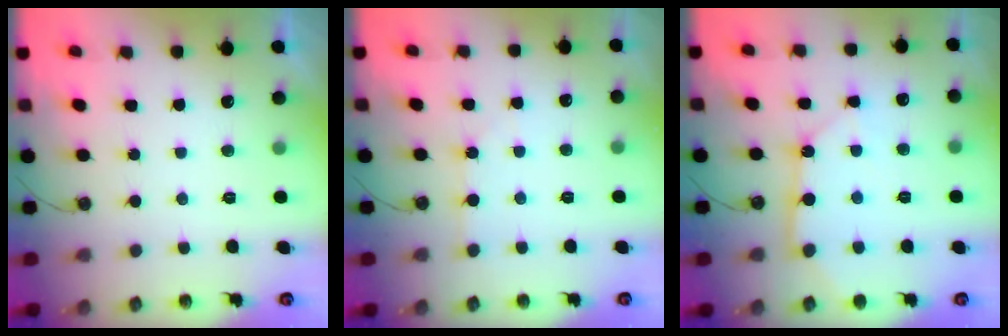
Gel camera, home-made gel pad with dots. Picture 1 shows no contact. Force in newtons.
{"total": 2.1, "press": 2.1, "slide": 0.3}
{"total": 11.3, "press": 11.2, "slide": 1.2}